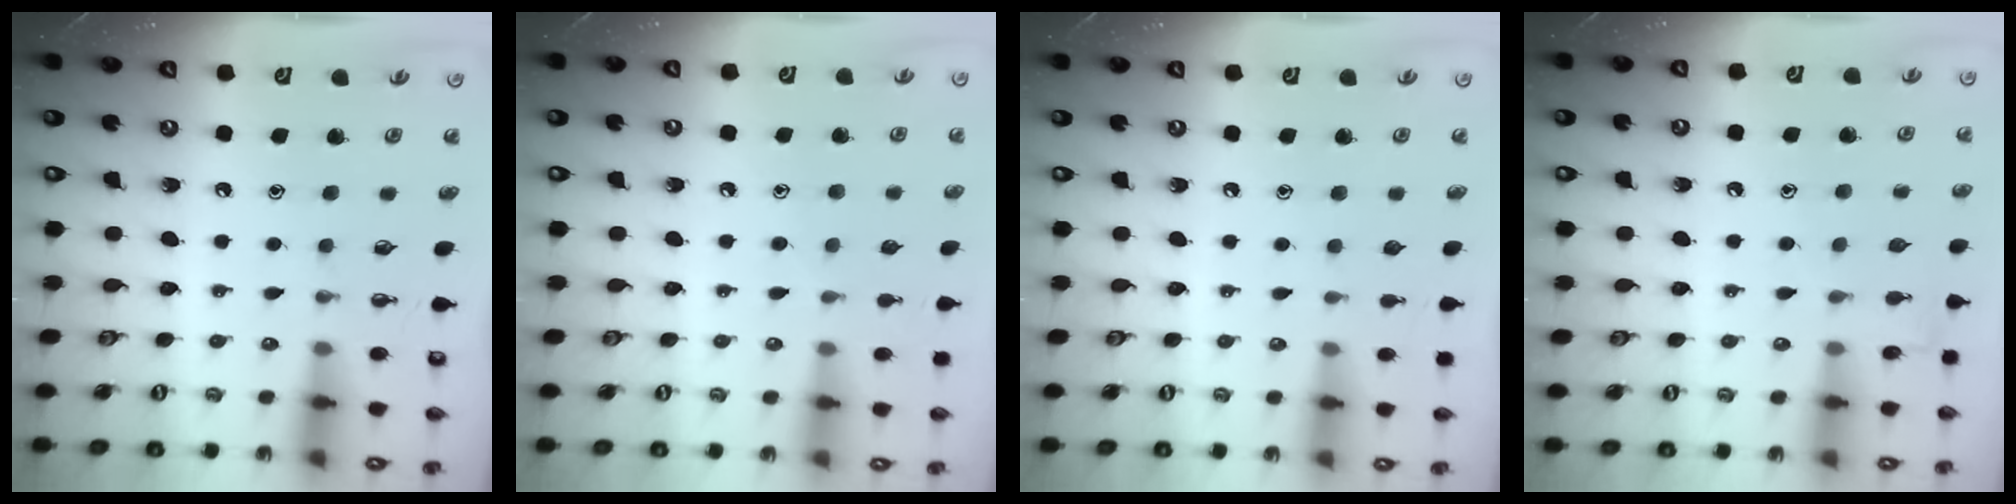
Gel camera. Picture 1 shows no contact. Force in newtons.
{"total": 5.8, "press": 5.7, "slide": 0.6}
{"total": 0.0}
{"total": 5.0, "press": 4.9, "slide": 0.5}